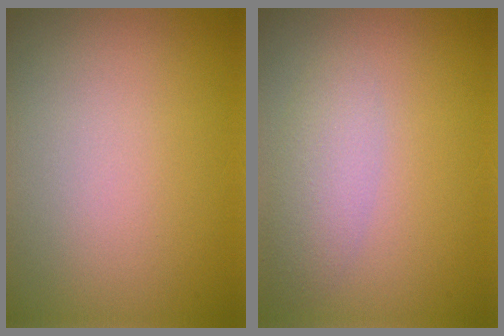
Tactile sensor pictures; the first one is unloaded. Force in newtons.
{"total": 2.5, "press": 2.5, "slide": 0.2}